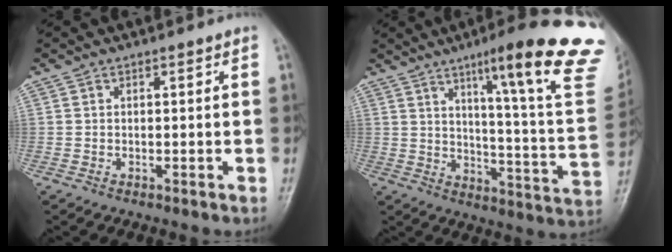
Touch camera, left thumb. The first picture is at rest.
{"total": 25.1, "force": [14.4, 2.7, 20.4], "torque": [-0.249, -0.065, 0.194]}